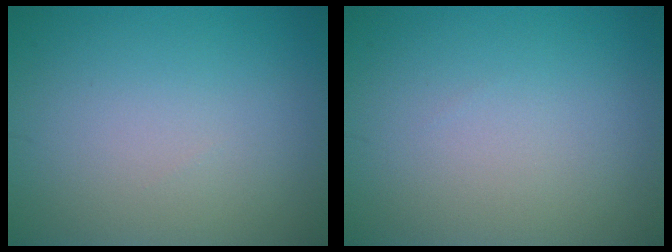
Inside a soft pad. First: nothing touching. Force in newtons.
{"total": 0.0}